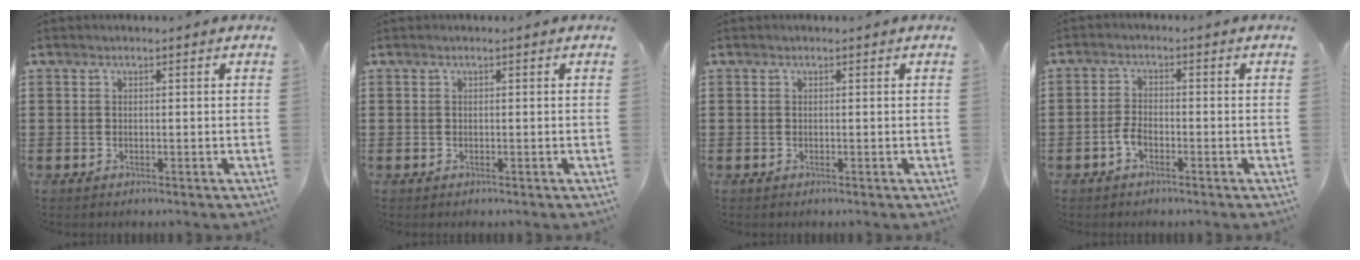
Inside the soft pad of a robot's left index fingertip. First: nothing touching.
{"total": 0.0}
{"total": 0.0}
{"total": 2.6, "force": [-1.2, 1.2, 2.0], "torque": [-0.052, -0.001, -0.028]}